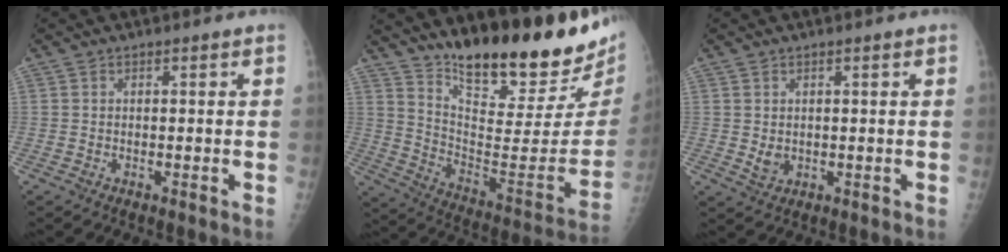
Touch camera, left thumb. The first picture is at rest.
{"total": 26.5, "force": [20.6, 6.3, 15.5], "torque": [-0.212, -0.132, 0.312]}
{"total": 2.5, "force": [0.5, 1.7, 1.8], "torque": [-0.023, -0.009, 0.017]}